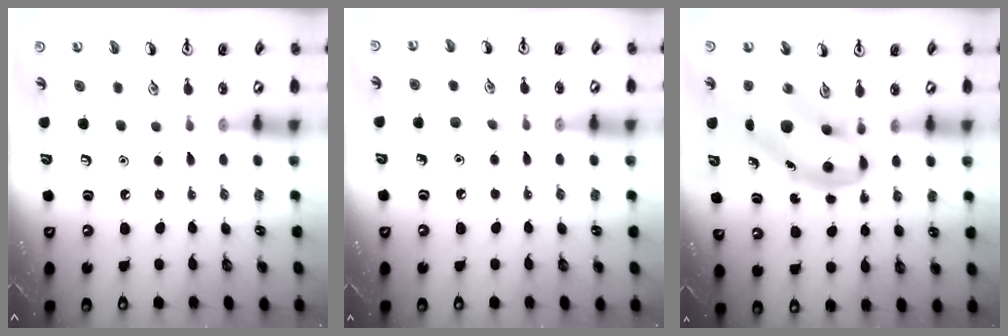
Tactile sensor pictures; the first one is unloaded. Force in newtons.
{"total": 5.7, "press": 5.5, "slide": 1.7}
{"total": 8.2, "press": 7.8, "slide": 2.4}